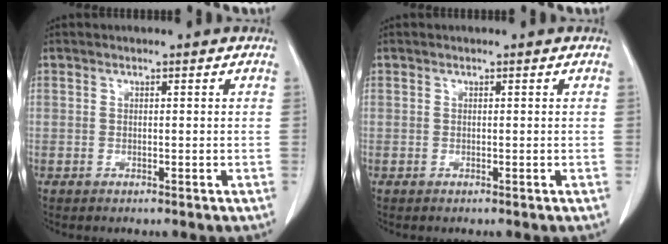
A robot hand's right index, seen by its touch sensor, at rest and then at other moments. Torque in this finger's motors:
{"motor_torque": [0.00, 0.00, 0.00, 0.00]}